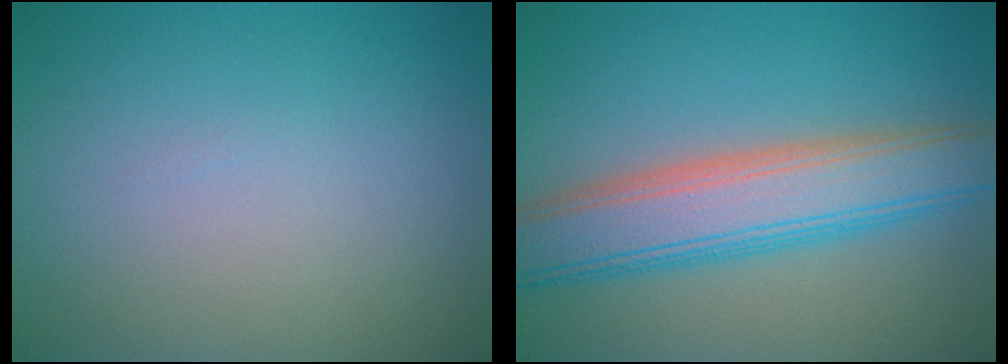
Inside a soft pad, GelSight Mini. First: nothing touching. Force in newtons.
{"total": 7.4, "press": 7.4, "slide": 0.4}